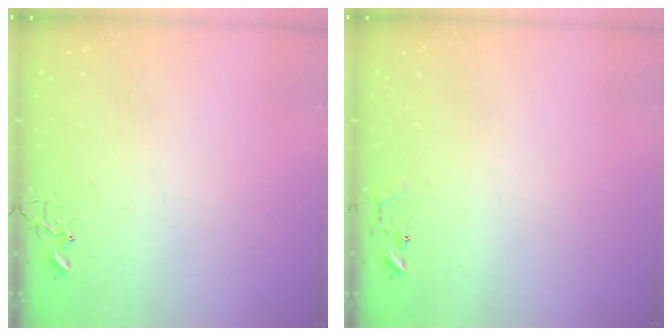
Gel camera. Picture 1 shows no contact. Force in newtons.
{"total": 7.4, "press": 7.4, "slide": 0.6}